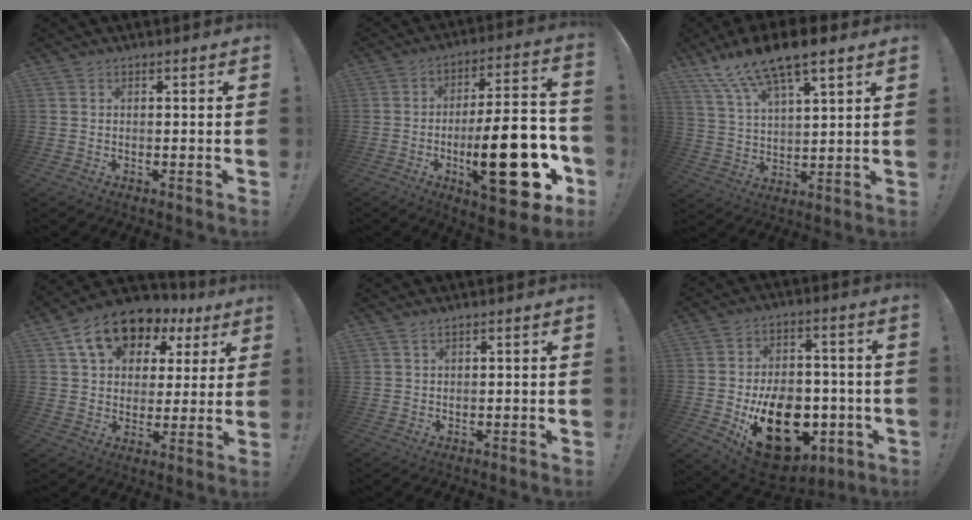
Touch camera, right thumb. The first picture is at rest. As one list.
[{"total": 26.0, "force": [-7.5, 8.6, 23.4], "torque": [-0.359, 0.036, -0.112]}, {"total": 13.5, "force": [10.5, 3.6, 7.7], "torque": [-0.142, -0.066, 0.185]}, {"total": 14.6, "force": [8.1, 9.6, 7.3], "torque": [-0.112, -0.043, 0.149]}, {"total": 1.4, "force": [1.2, 0.2, 0.7], "torque": [-0.020, -0.002, 0.024]}, {"total": 22.5, "force": [-6.4, 15.7, 14.7], "torque": [-0.206, 0.032, -0.080]}]